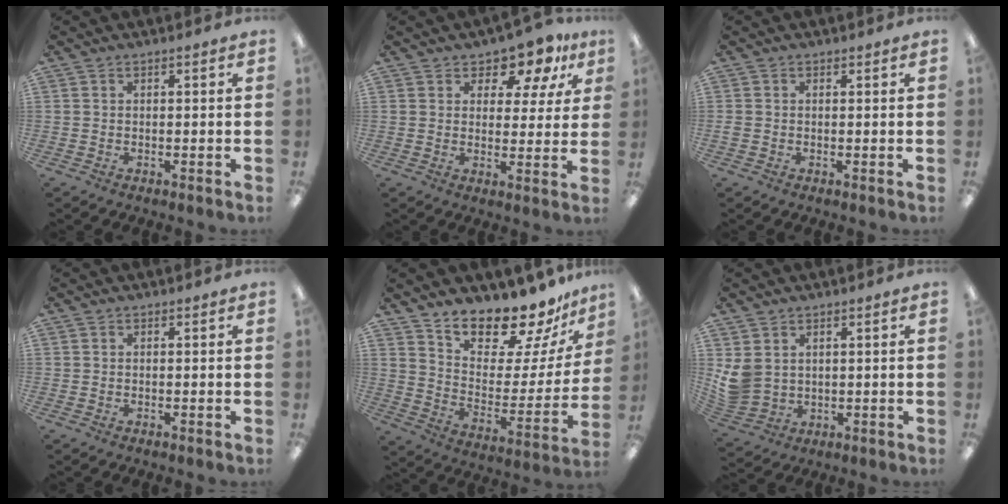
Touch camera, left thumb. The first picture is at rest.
{"total": 8.0, "force": [6.1, 4.1, 2.9], "torque": [-0.041, -0.042, 0.108]}
{"total": 0.9, "force": [0.0, 0.8, 0.4], "torque": [-0.008, 0.004, -0.002]}
{"total": 0.0}
{"total": 16.0, "force": [14.7, 4.7, 4.4], "torque": [-0.080, -0.136, 0.260]}
{"total": 6.3, "force": [2.3, 5.3, 2.4], "torque": [-0.061, -0.007, 0.047]}